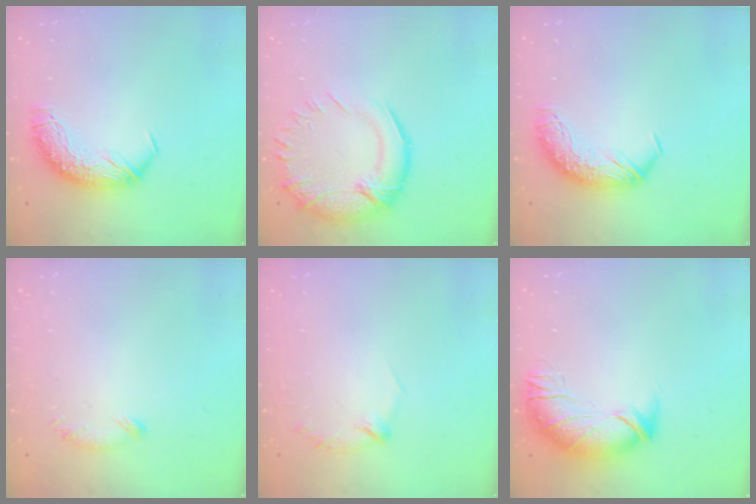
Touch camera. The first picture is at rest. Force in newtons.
{"total": 5.1, "press": 3.6, "slide": 3.6}
{"total": 0.0}
{"total": 8.0, "press": 8.0, "slide": 0.5}
{"total": 5.7, "press": 5.6, "slide": 1.0}
{"total": 2.9, "press": 1.4, "slide": 2.5}